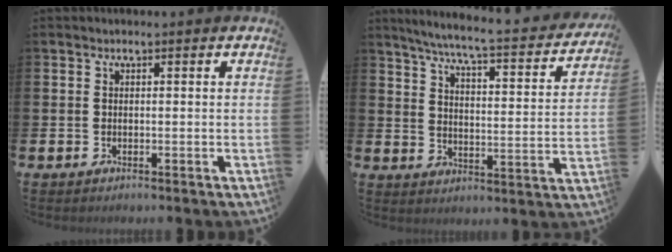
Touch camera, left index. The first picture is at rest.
{"total": 6.0, "force": [5.3, 0.1, 2.8], "torque": [-0.066, -0.049, 0.079]}